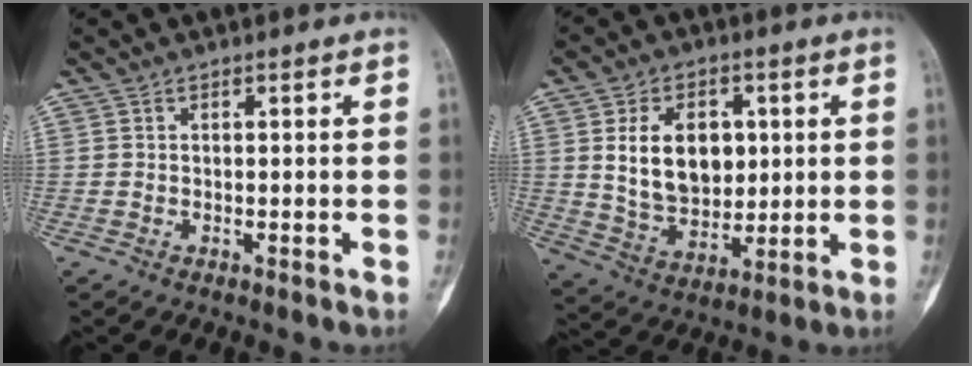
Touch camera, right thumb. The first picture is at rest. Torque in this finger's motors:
{"motor_torque": [-1.04, 1.52, 0.55, -0.33, 0.16]}